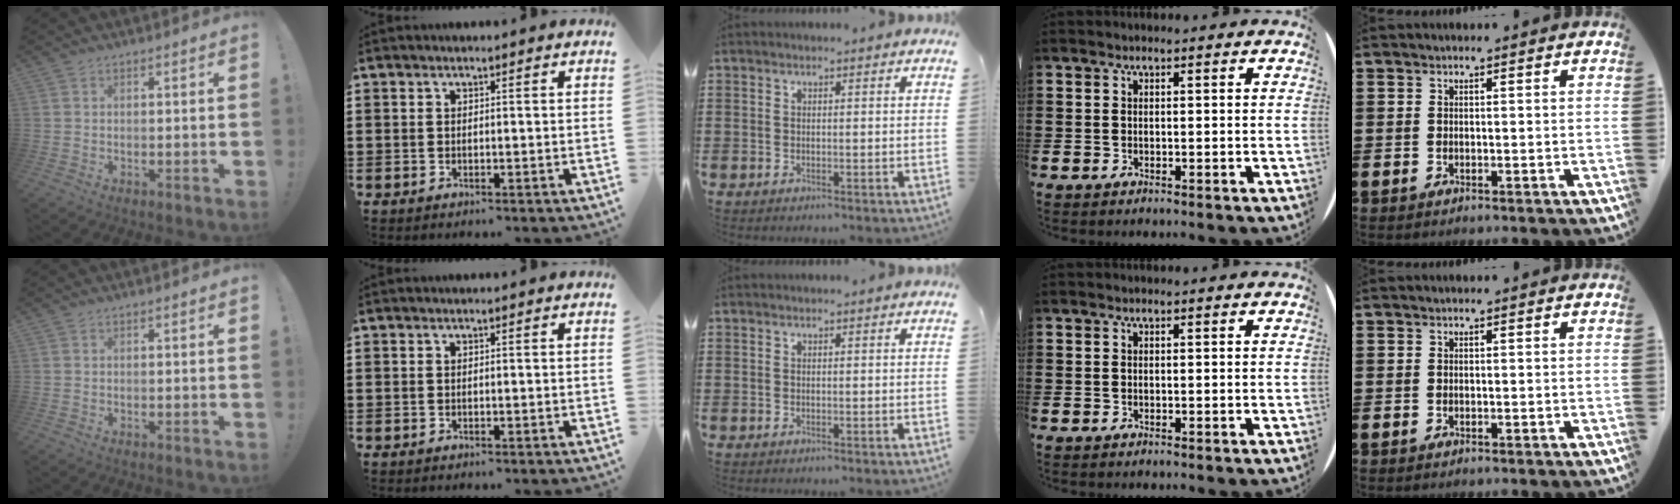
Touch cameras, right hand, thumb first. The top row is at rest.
{}